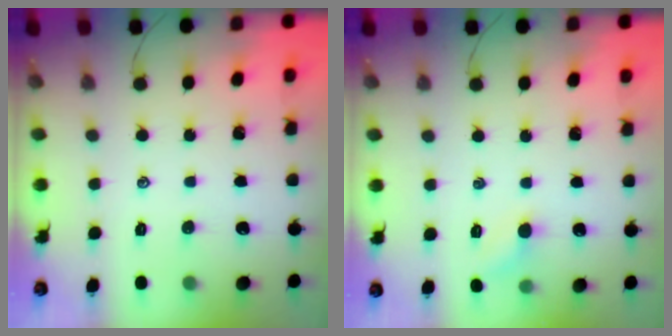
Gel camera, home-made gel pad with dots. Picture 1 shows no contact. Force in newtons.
{"total": 5.0, "press": 4.7, "slide": 1.5}